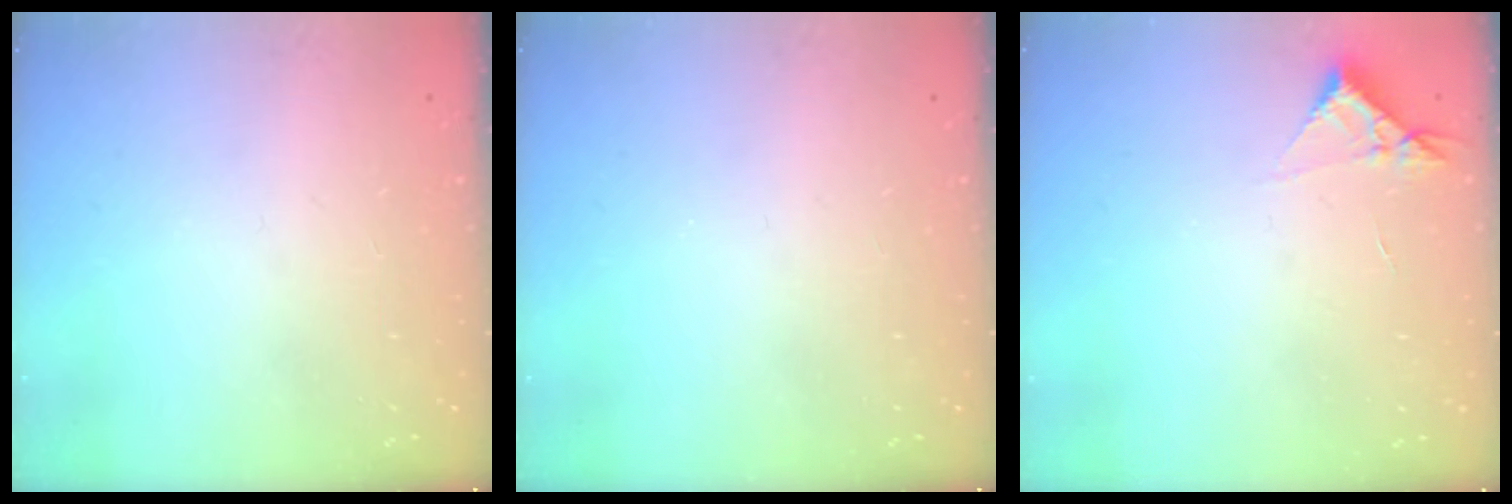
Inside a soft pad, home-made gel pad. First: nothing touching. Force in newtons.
{"total": 0.0}
{"total": 3.1, "press": 3.1, "slide": 0.5}